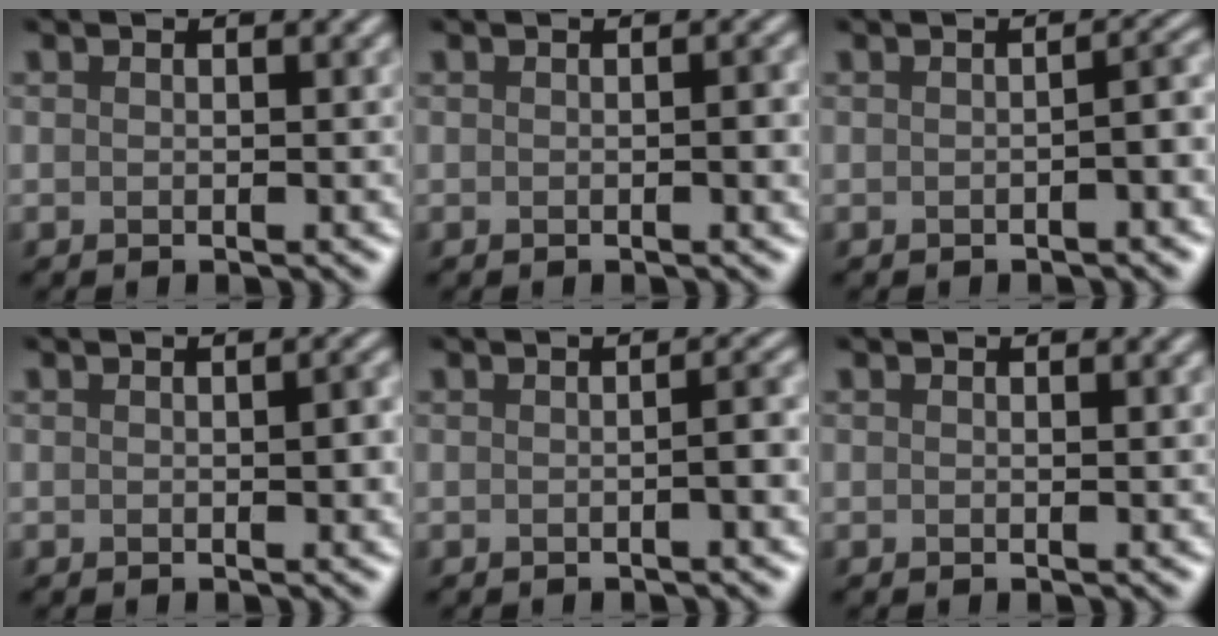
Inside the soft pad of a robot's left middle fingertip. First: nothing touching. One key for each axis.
{"total": 0.9, "fx": -0.2, "fy": 0.1, "fz": 0.9, "tx": -0.012, "ty": 0.002, "tz": 0.000}
{"total": 1.8, "fx": -0.5, "fy": 0.4, "fz": 1.7, "tx": -0.024, "ty": 0.007, "tz": -0.007}
{"total": 1.5, "fx": 0.0, "fy": 0.5, "fz": 1.4, "tx": -0.017, "ty": 0.000, "tz": 0.002}
{"total": 2.1, "fx": -0.3, "fy": 0.5, "fz": 2.1, "tx": -0.025, "ty": 0.005, "tz": -0.006}
{"total": 0.0}